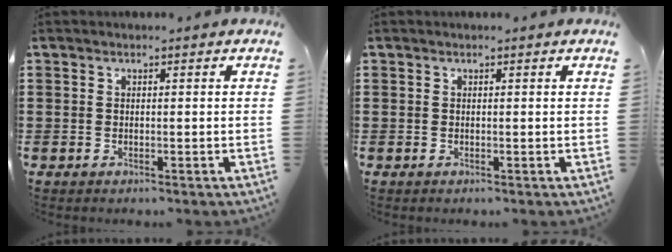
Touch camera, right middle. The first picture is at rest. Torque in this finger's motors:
{"motor_torque": [0.00, 0.00, 0.03, -0.01]}